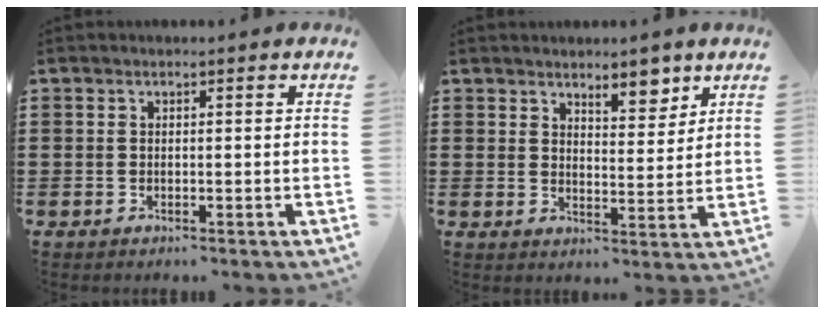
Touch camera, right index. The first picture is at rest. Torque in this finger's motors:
{"motor_torque": [0.02, -0.01, 0.22, 0.03]}